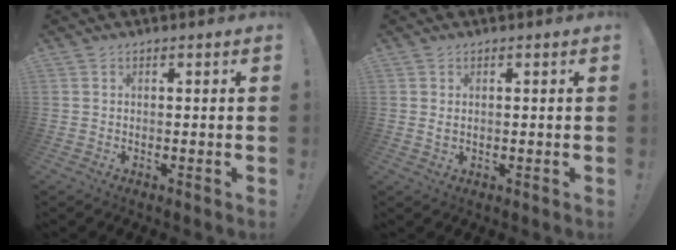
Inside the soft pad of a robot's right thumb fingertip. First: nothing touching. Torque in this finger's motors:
{"motor_torque": [0.00, -0.10, -0.03, 0.18, 0.01]}